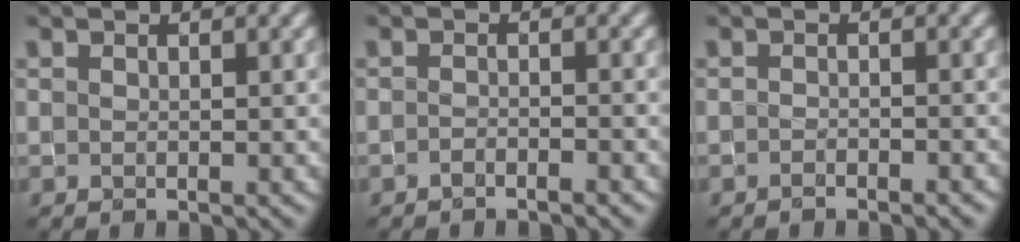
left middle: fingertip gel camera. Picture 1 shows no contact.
{"total": 1.5, "force": [-1.3, 0.2, 0.7], "torque": [-0.011, 0.004, -0.025]}
{"total": 1.8, "force": [-1.5, 0.3, 1.0], "torque": [-0.017, 0.007, -0.024]}